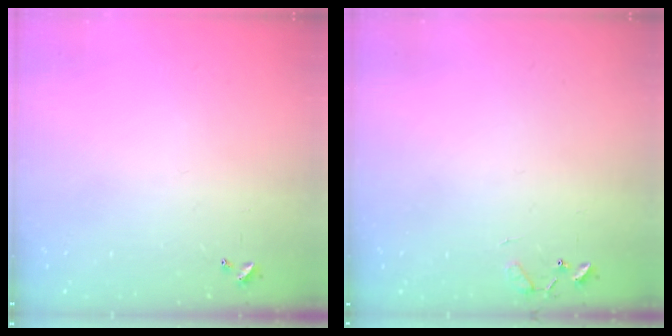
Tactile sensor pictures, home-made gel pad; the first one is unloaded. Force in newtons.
{"total": 7.6, "press": 7.5, "slide": 0.6}